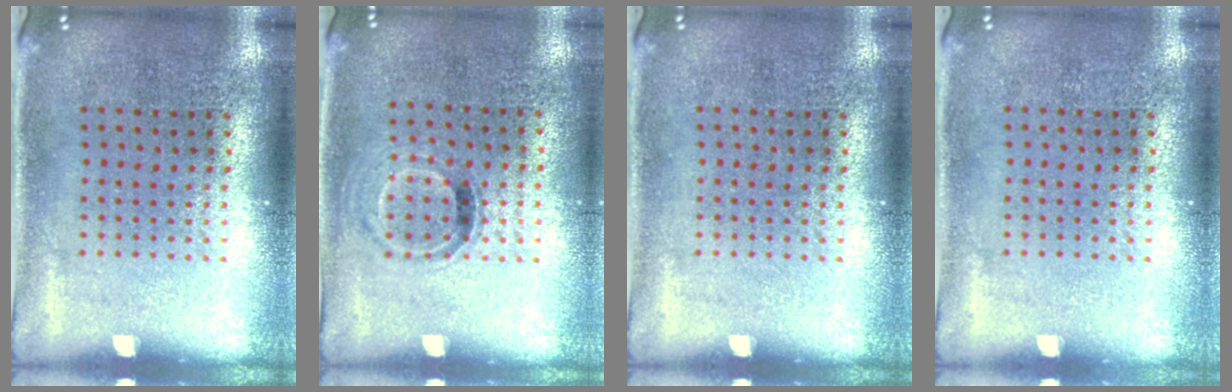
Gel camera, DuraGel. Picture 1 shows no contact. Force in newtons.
{"total": 0.9, "press": 0.8, "slide": 0.5}
{"total": 0.0}
{"total": 0.0}